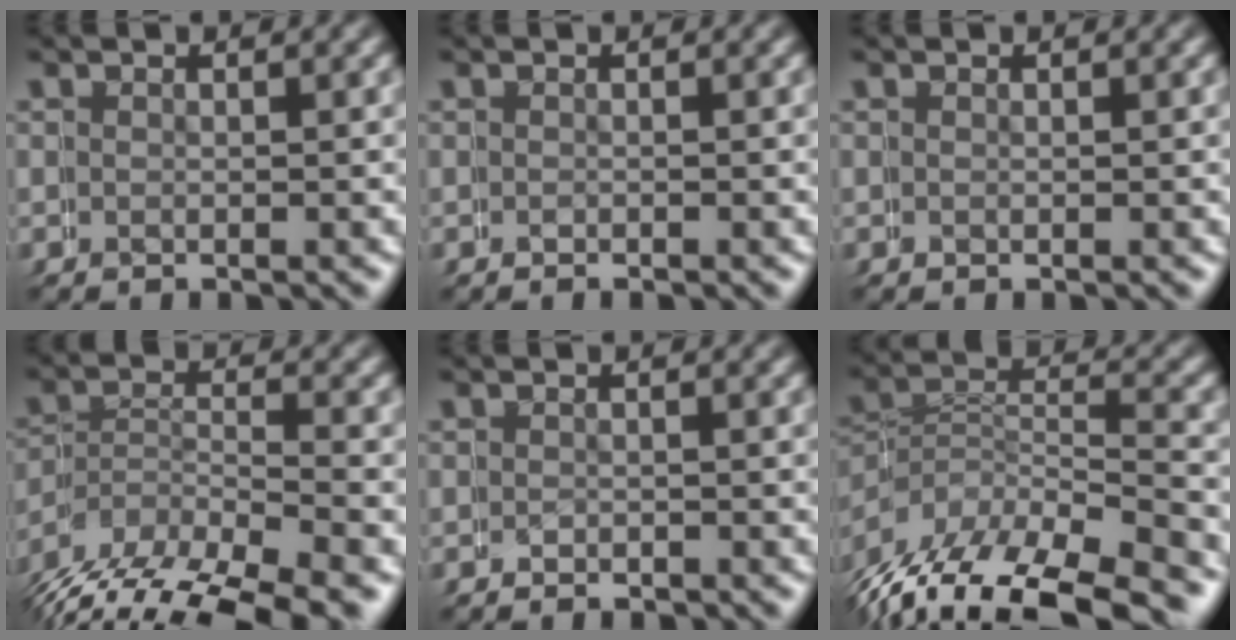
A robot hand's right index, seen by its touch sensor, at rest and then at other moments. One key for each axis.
{"total": 0.5, "fx": -0.4, "fy": 0.3, "fz": 0.1, "tx": 0.001, "ty": -0.002, "tz": -0.005}
{"total": 0.0}
{"total": 7.0, "fx": -3.7, "fy": 4.7, "fz": 3.6, "tx": -0.070, "ty": -0.017, "tz": -0.059}
{"total": 1.2, "fx": -0.8, "fy": 0.8, "fz": -0.3, "tx": 0.003, "ty": -0.005, "tz": -0.013}
{"total": 7.4, "fx": -4.5, "fy": 4.6, "fz": 3.6, "tx": -0.086, "ty": -0.020, "tz": -0.064}